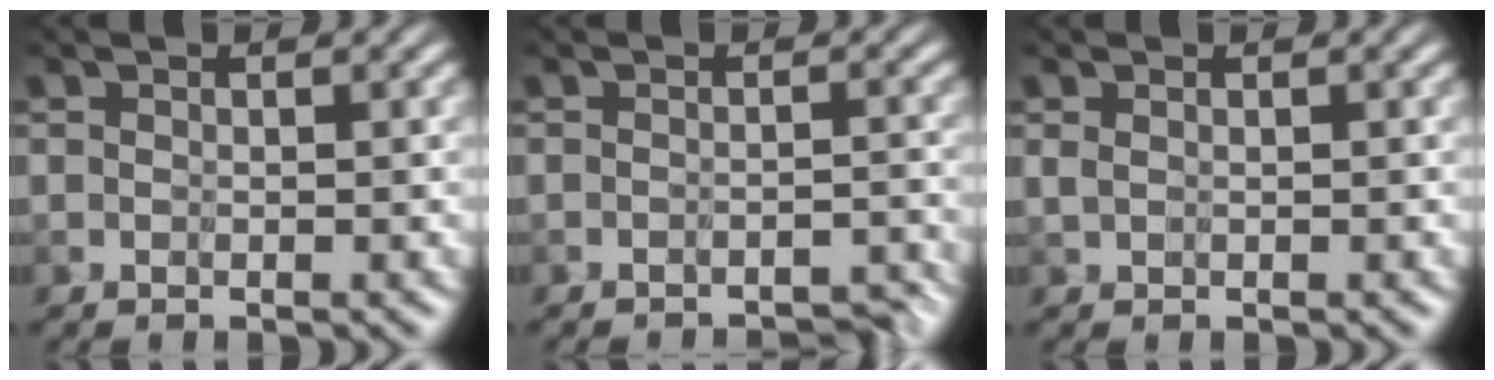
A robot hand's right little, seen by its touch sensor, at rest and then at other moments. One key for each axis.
{"total": 3.9, "fx": -3.1, "fy": -1.3, "fz": -1.9, "tx": 0.040, "ty": 0.000, "tz": -0.051}
{"total": 0.7, "fx": 0.4, "fy": 0.3, "fz": 0.4, "tx": -0.011, "ty": 0.000, "tz": 0.010}